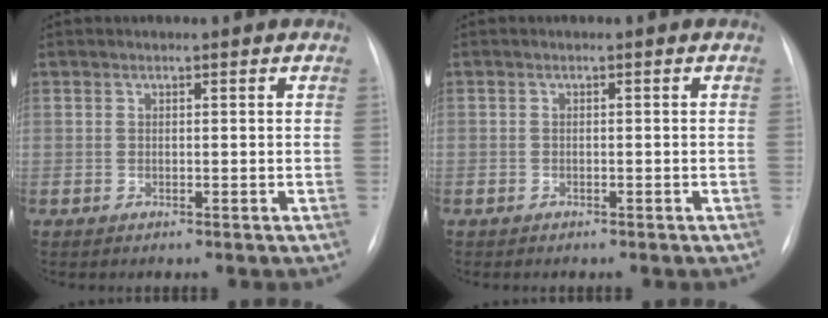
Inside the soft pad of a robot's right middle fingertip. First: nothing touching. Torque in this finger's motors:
{"motor_torque": [1.09, -1.05, -0.09, -0.21]}